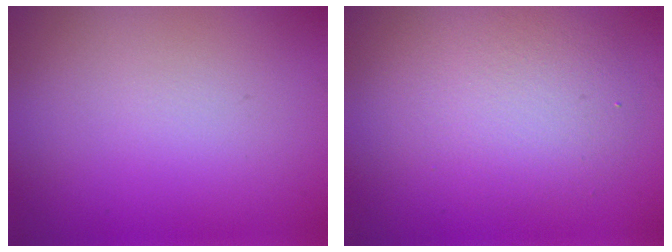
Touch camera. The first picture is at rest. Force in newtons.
{"total": 4.6, "press": 4.5, "slide": 0.6}